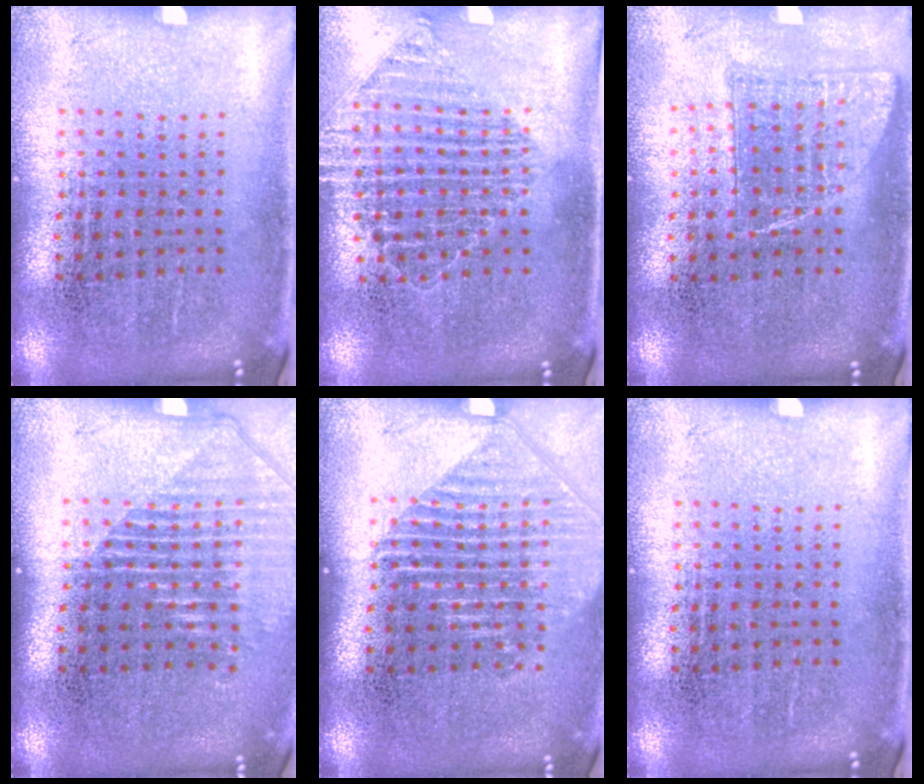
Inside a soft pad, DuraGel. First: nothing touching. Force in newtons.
{"total": 1.1, "press": 1.1, "slide": 0.1}
{"total": 0.8, "press": 0.8, "slide": 0.1}
{"total": 1.3, "press": 1.2, "slide": 0.6}
{"total": 1.5, "press": 1.4, "slide": 0.6}
{"total": 0.0}